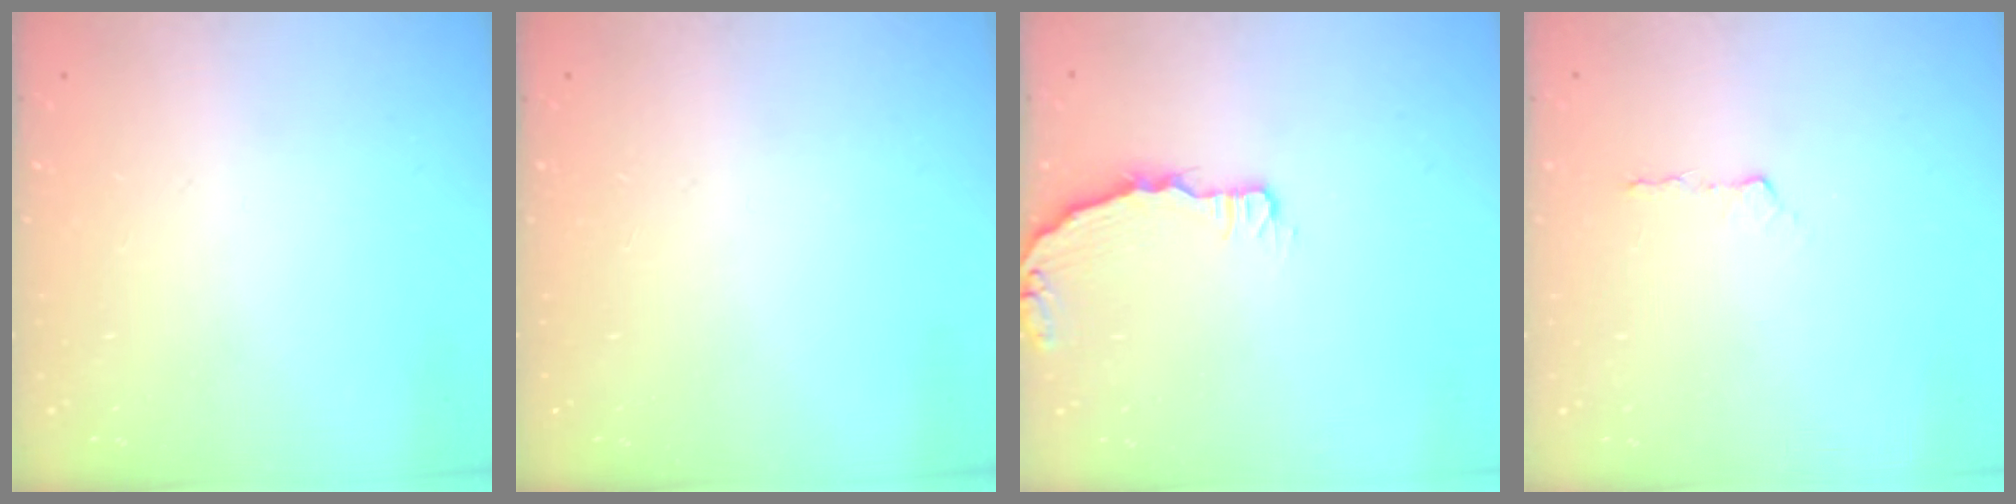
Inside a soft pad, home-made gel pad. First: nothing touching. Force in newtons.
{"total": 0.0}
{"total": 3.3, "press": 3.3, "slide": 0.2}
{"total": 3.1, "press": 3.0, "slide": 0.9}